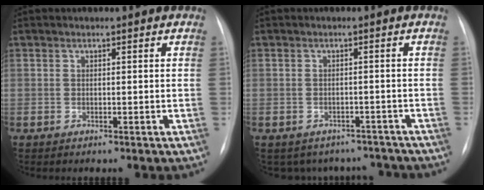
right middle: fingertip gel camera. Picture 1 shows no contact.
{"total": 8.2, "force": [-7.2, 4.0, 0.3], "torque": [0.009, 0.026, -0.077]}